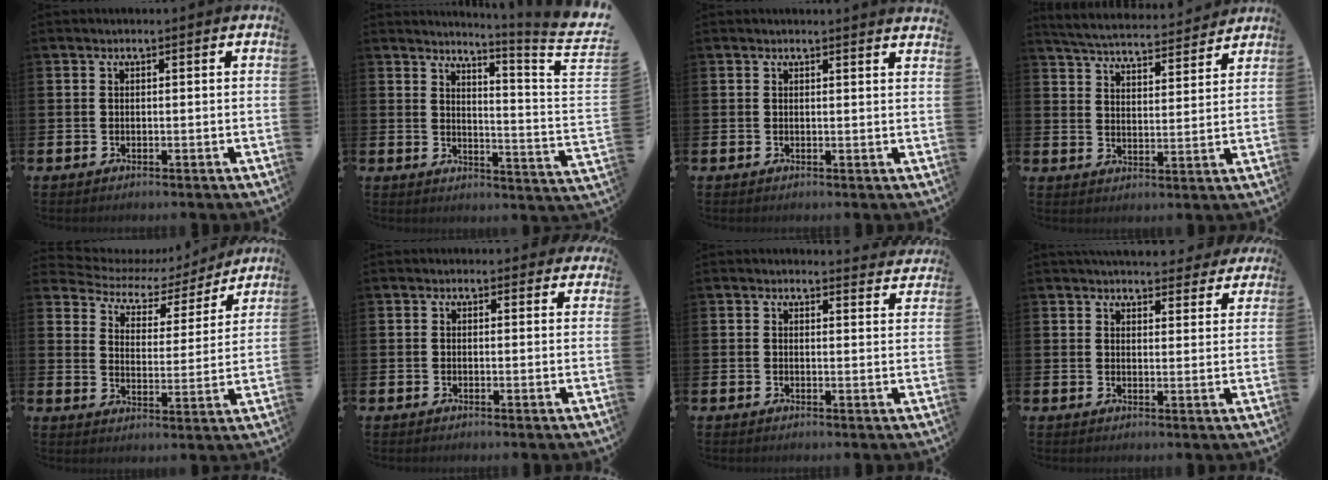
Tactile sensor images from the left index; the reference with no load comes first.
{"total": 4.2, "force": [3.2, -0.8, 2.7], "torque": [-0.048, -0.052, 0.038]}
{"total": 1.0, "force": [1.0, -0.2, 0.0], "torque": [0.003, -0.007, 0.018]}
{"total": 5.3, "force": [5.2, 0.4, 0.7], "torque": [-0.039, -0.040, 0.090]}
{"total": 5.3, "force": [4.4, 2.8, 0.9], "torque": [-0.045, -0.036, 0.068]}
{"total": 1.0, "force": [0.6, 0.8, 0.1], "torque": [0.006, 0.007, 0.009]}
{"total": 2.3, "force": [2.2, 0.3, 0.0], "torque": [0.005, -0.016, 0.038]}
{"total": 4.9, "force": [4.7, 1.5, 0.6], "torque": [-0.008, -0.027, 0.083]}